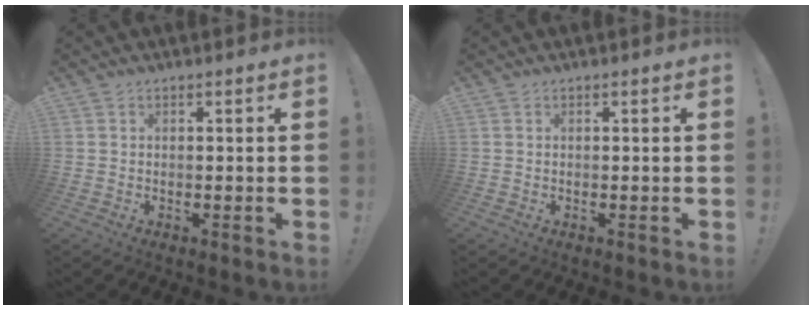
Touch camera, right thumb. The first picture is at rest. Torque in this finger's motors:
{"motor_torque": [-0.02, 0.01, -0.10, 0.11, 0.02]}